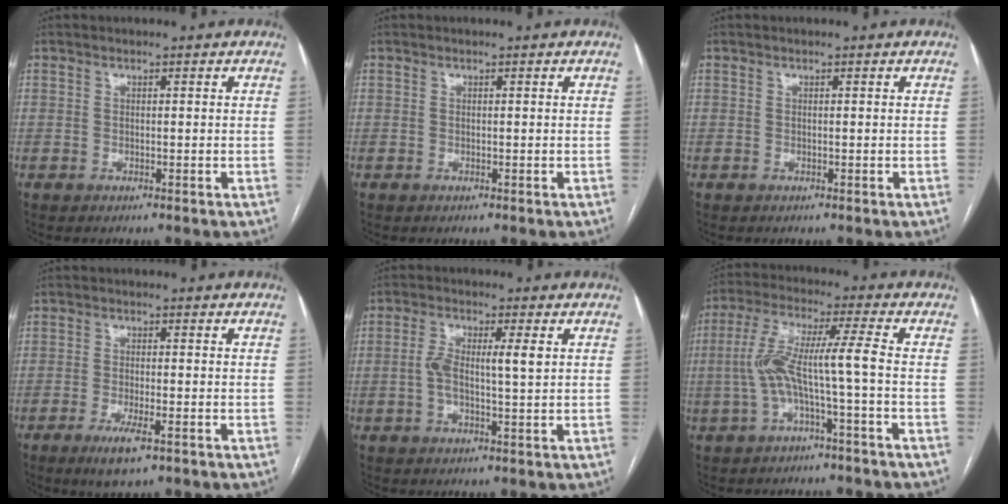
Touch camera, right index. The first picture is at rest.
{"total": 0.0}
{"total": 0.0}
{"total": 4.7, "force": [-2.7, 0.7, 3.8], "torque": [-0.076, -0.010, -0.042]}
{"total": 5.3, "force": [0.7, 0.9, 5.2], "torque": [-0.108, 0.015, 0.011]}
{"total": 8.1, "force": [-1.8, -0.4, 7.9], "torque": [-0.169, 0.031, -0.033]}